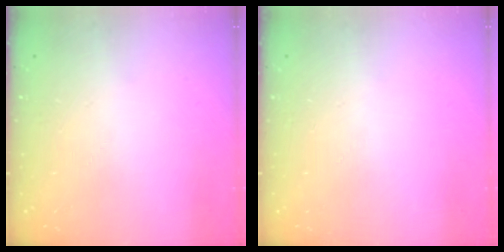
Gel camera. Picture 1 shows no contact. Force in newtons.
{"total": 0.0}